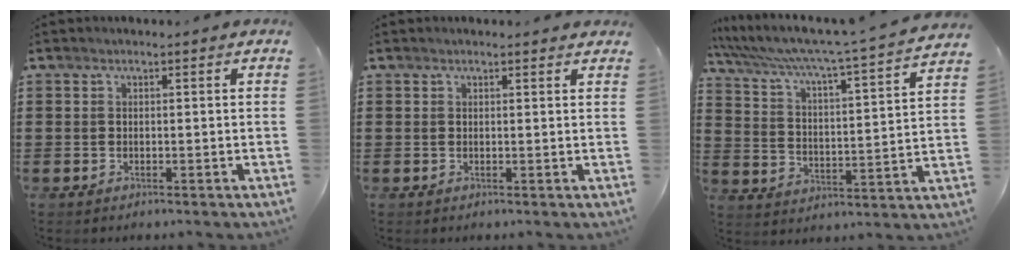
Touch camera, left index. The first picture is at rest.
{"total": 0.7, "force": [0.6, 0.2, 0.3], "torque": [-0.008, 0.001, 0.011]}
{"total": 6.1, "force": [5.3, -0.6, 2.8], "torque": [-0.079, -0.051, 0.081]}